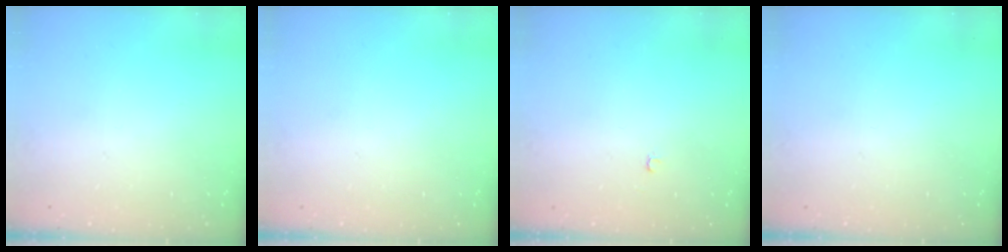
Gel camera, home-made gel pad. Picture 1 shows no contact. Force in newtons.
{"total": 0.0}
{"total": 2.1, "press": 2.1, "slide": 0.2}
{"total": 0.0}